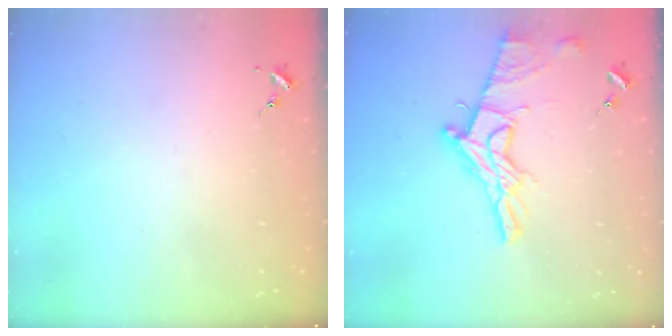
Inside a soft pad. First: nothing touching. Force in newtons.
{"total": 15.6, "press": 15.5, "slide": 1.6}